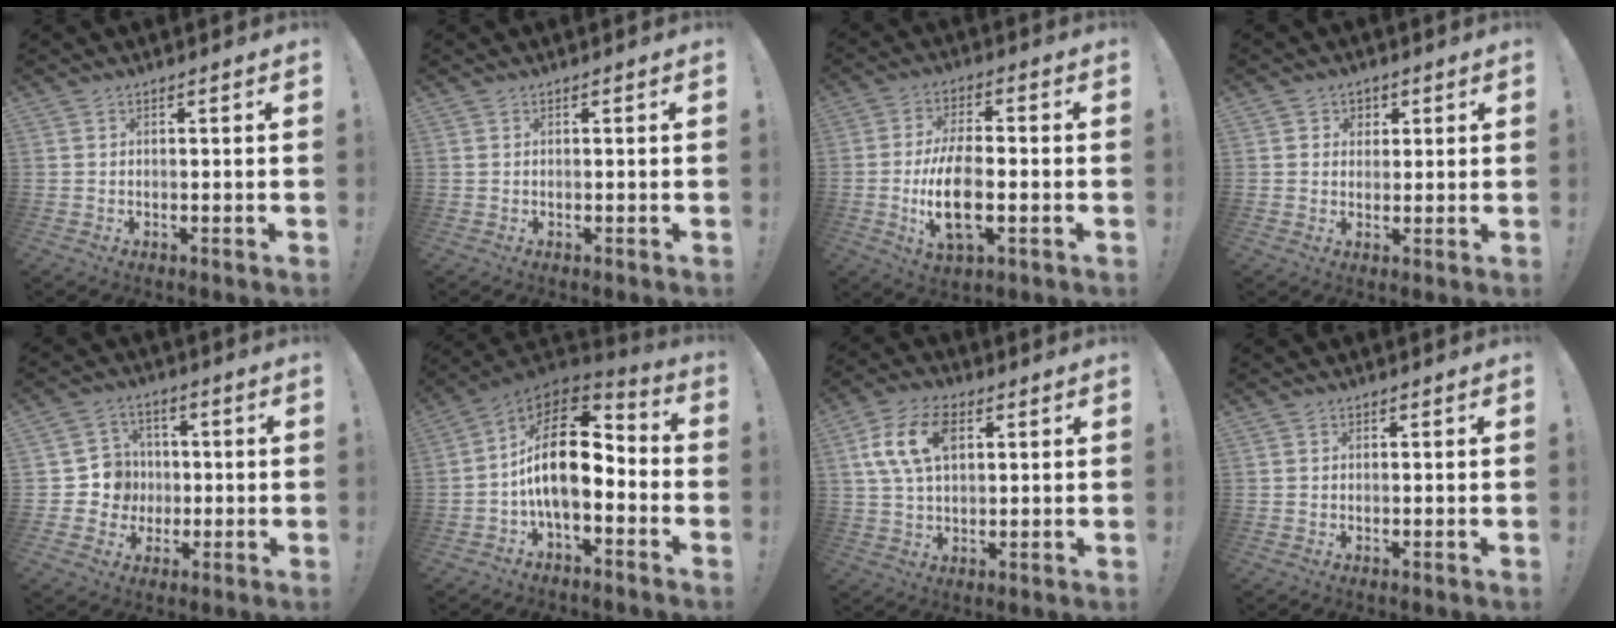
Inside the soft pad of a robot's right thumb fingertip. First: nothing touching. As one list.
[{"total": 0.0}, {"total": 13.0, "force": [-2.4, 5.5, 11.5], "torque": [-0.232, -0.006, -0.047]}, {"total": 4.0, "force": [1.3, 3.7, 0.7], "torque": [-0.002, -0.006, 0.022]}, {"total": 9.3, "force": [-0.5, 9.1, 1.7], "torque": [-0.007, 0.007, 0.000]}, {"total": 18.0, "force": [0.6, 9.1, 15.5], "torque": [-0.275, 0.005, 0.014]}, {"total": 13.2, "force": [4.1, 8.2, 9.4], "torque": [-0.170, 0.004, 0.077]}, {"total": 0.5, "force": [0.2, 0.5, 0.0], "torque": [0.007, -0.001, 0.003]}]